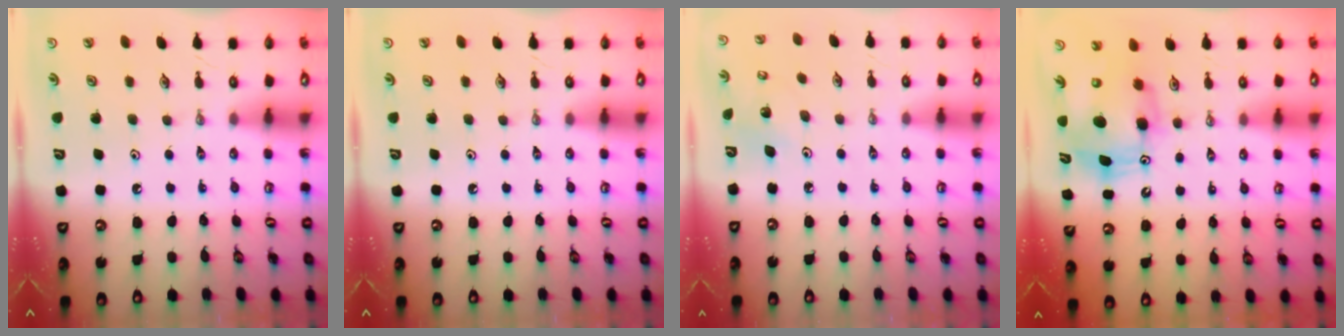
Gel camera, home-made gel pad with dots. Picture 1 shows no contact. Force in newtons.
{"total": 0.0}
{"total": 3.2, "press": 3.2, "slide": 0.1}
{"total": 8.6, "press": 8.4, "slide": 1.9}